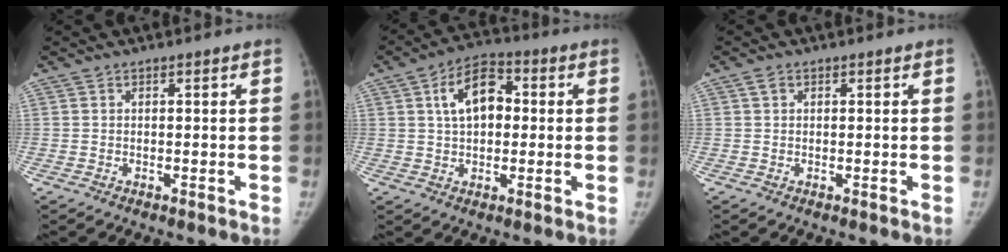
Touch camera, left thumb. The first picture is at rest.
{"total": 9.6, "force": [1.9, 6.0, 7.2], "torque": [-0.106, 0.015, 0.023]}
{"total": 1.0, "force": [0.5, 0.7, 0.5], "torque": [-0.009, 0.004, 0.009]}